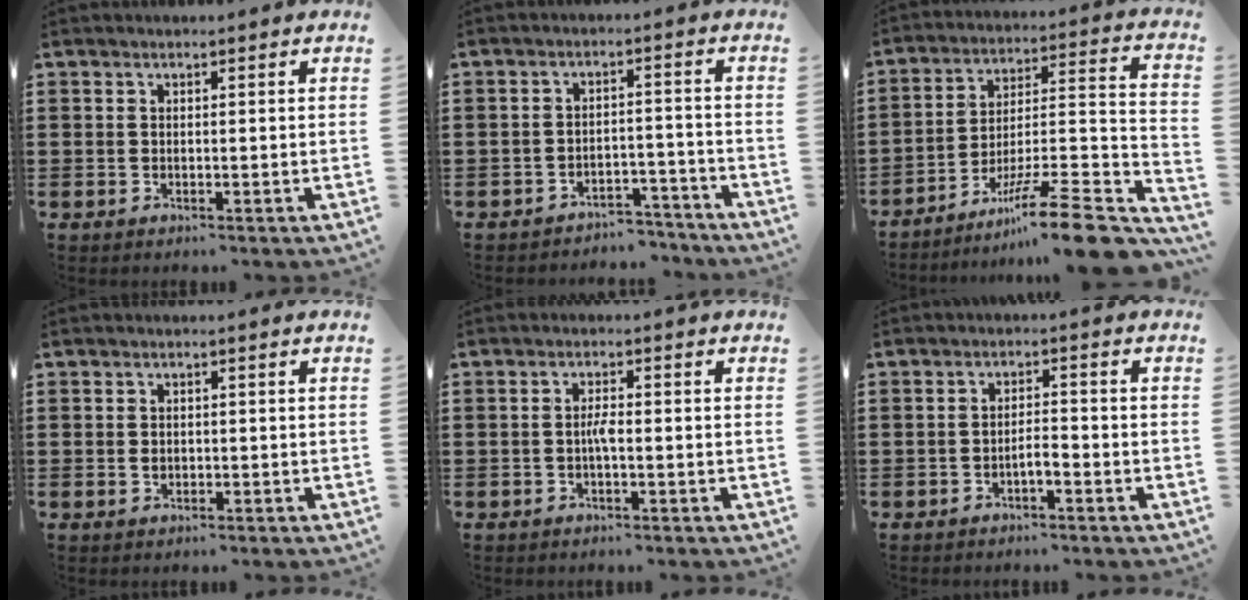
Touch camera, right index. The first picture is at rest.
{"total": 3.6, "force": [-3.5, 0.6, 0.6], "torque": [-0.014, 0.006, -0.072]}
{"total": 13.7, "force": [-10.0, 1.1, 9.3], "torque": [-0.127, 0.021, -0.179]}
{"total": 0.9, "force": [-0.2, 0.6, 0.6], "torque": [-0.016, 0.000, -0.003]}
{"total": 2.2, "force": [-0.5, 0.4, 2.1], "torque": [-0.048, -0.001, -0.013]}
{"total": 2.0, "force": [-1.3, 0.4, 1.5], "torque": [-0.029, 0.004, -0.025]}